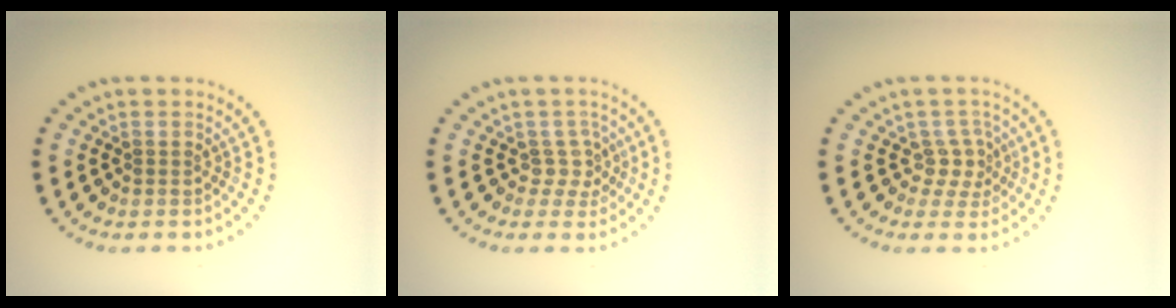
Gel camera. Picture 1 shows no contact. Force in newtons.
{"total": 1.8, "press": 1.4, "slide": 1.2}
{"total": 2.2, "press": 1.6, "slide": 1.5}